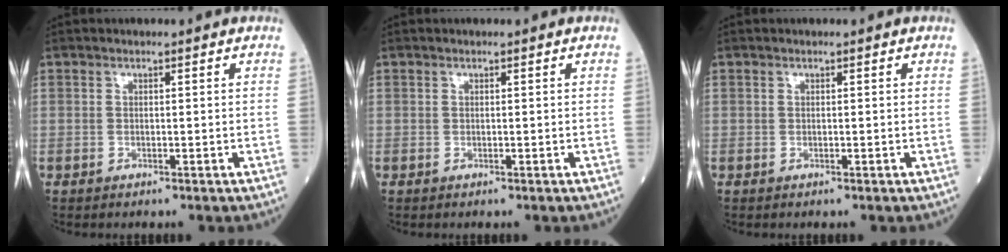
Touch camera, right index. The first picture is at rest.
{"total": 0.0}
{"total": 0.0}